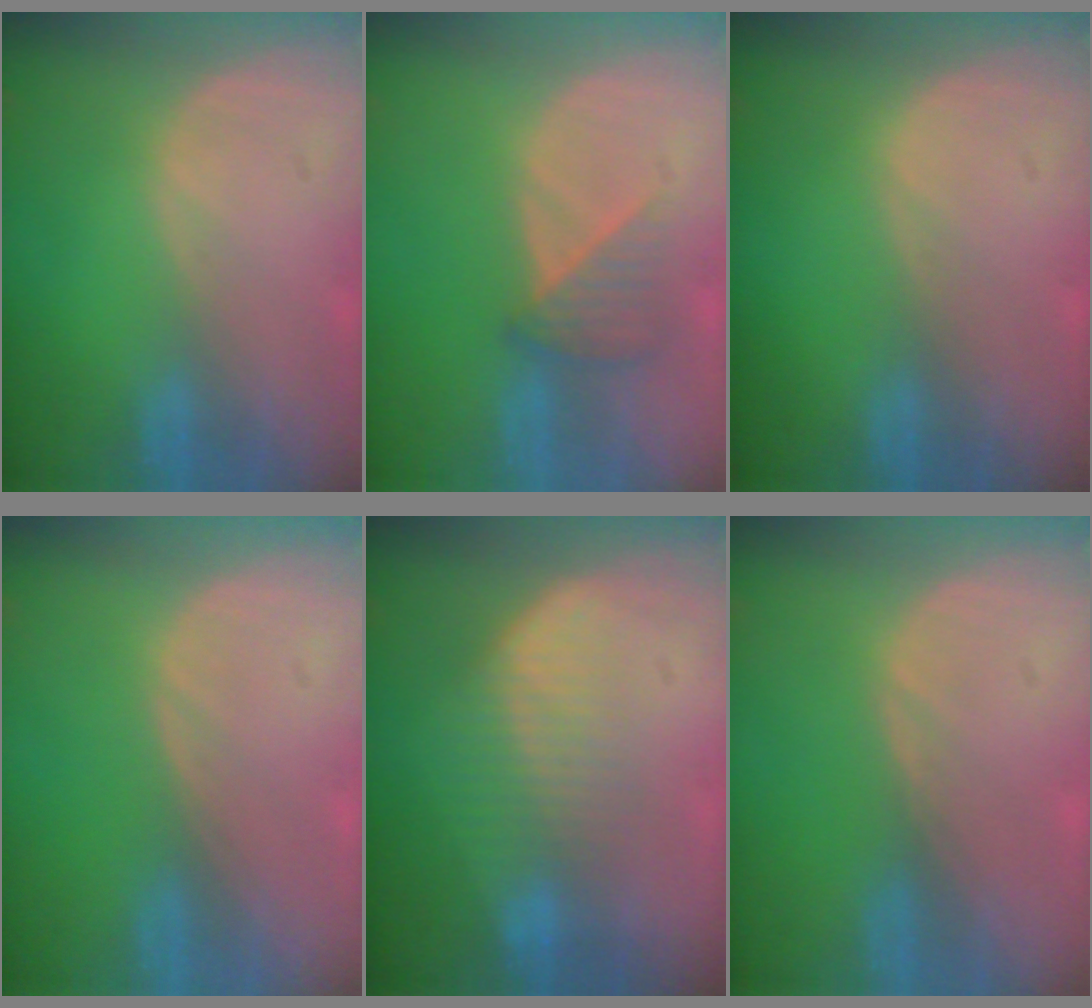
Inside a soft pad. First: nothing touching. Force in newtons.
{"total": 3.5, "press": 3.5, "slide": 0.4}
{"total": 0.0}
{"total": 0.0}
{"total": 7.2, "press": 6.6, "slide": 3.0}
{"total": 0.6, "press": 0.4, "slide": 0.4}